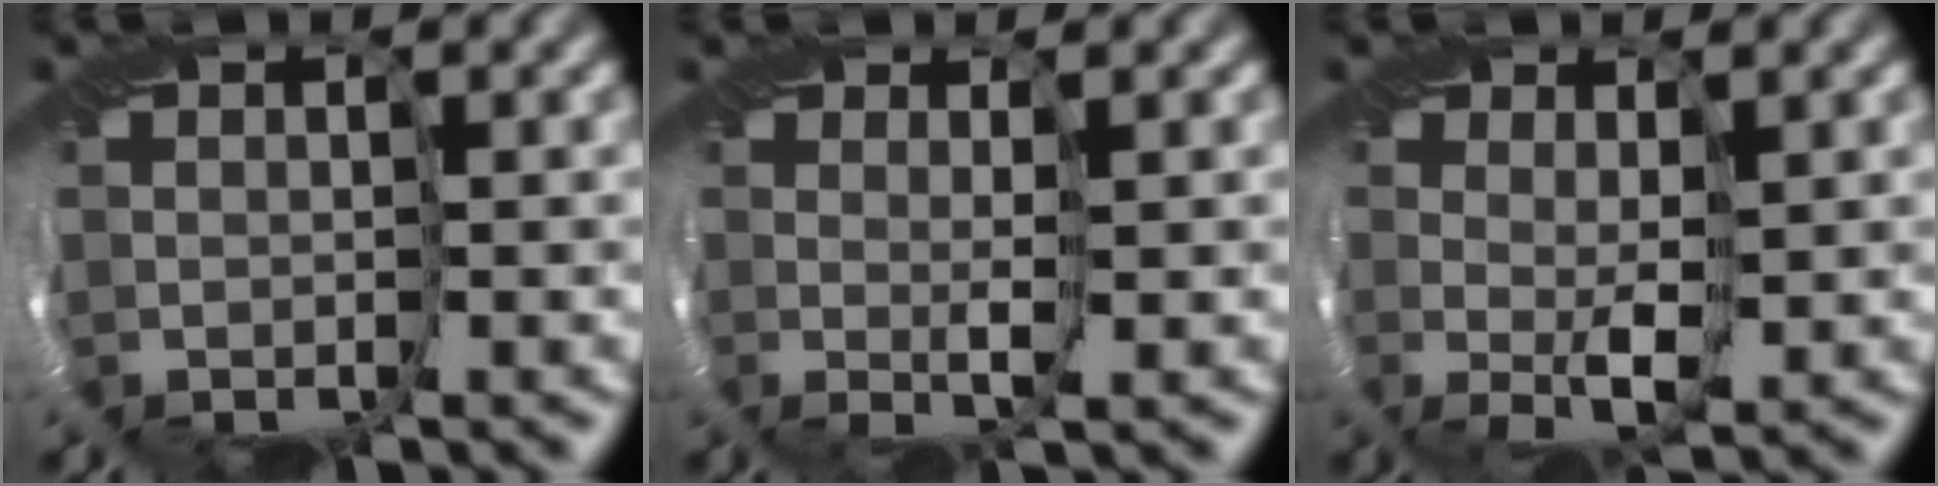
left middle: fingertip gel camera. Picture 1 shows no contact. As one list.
[{"total": 1.8, "force": [0.9, -1.6, -0.3], "torque": [0.004, -0.004, 0.017]}, {"total": 1.4, "force": [0.9, -1.0, 0.5], "torque": [-0.012, -0.003, 0.018]}]